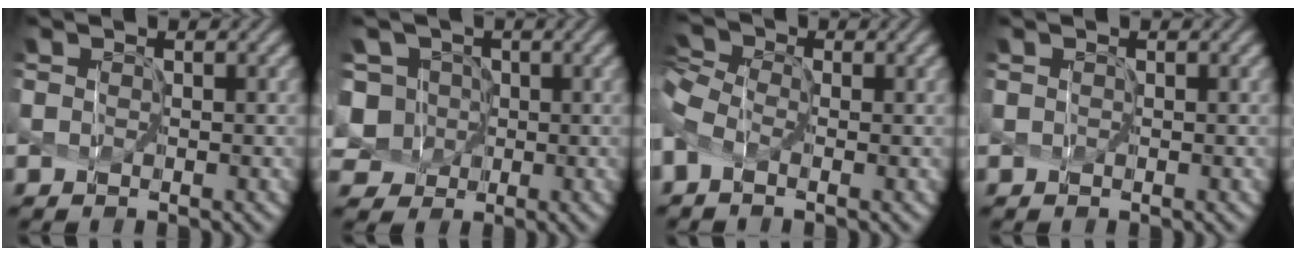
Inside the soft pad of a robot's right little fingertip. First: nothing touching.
{"total": 5.9, "force": [0.2, 5.6, 1.9], "torque": [-0.061, 0.027, -0.026]}
{"total": 3.7, "force": [-1.3, 2.1, 2.9], "torque": [-0.076, 0.002, -0.036]}
{"total": 0.0}